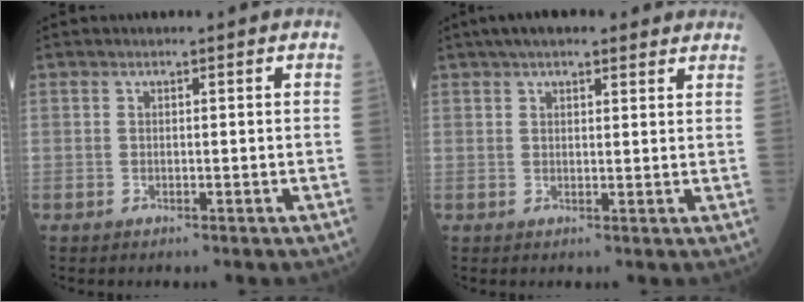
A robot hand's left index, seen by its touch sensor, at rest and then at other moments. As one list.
[{"total": 9.4, "force": [7.5, 2.5, 5.1], "torque": [-0.067, 0.037, 0.103]}]